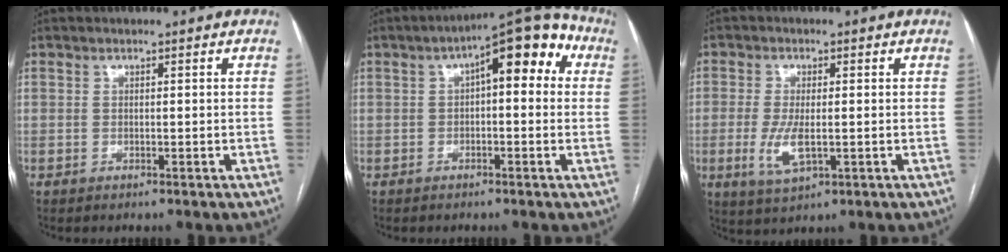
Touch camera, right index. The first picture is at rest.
{"total": 10.9, "force": [2.7, 3.5, 10.0], "torque": [-0.135, 0.050, 0.031]}
{"total": 5.7, "force": [-1.0, 2.1, 5.2], "torque": [-0.115, -0.012, -0.014]}